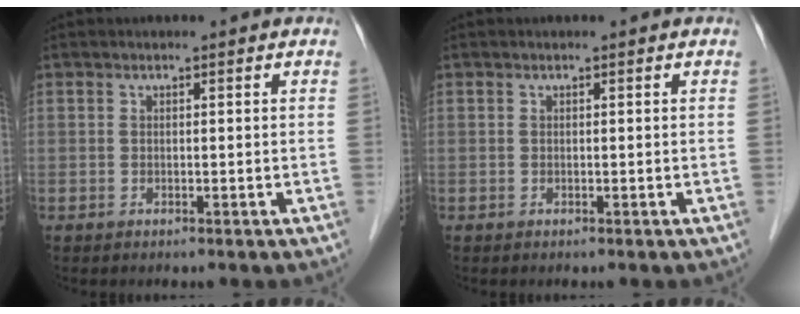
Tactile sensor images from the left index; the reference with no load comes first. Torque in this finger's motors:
{"motor_torque": [-0.02, -0.02, 0.02, 0.00]}